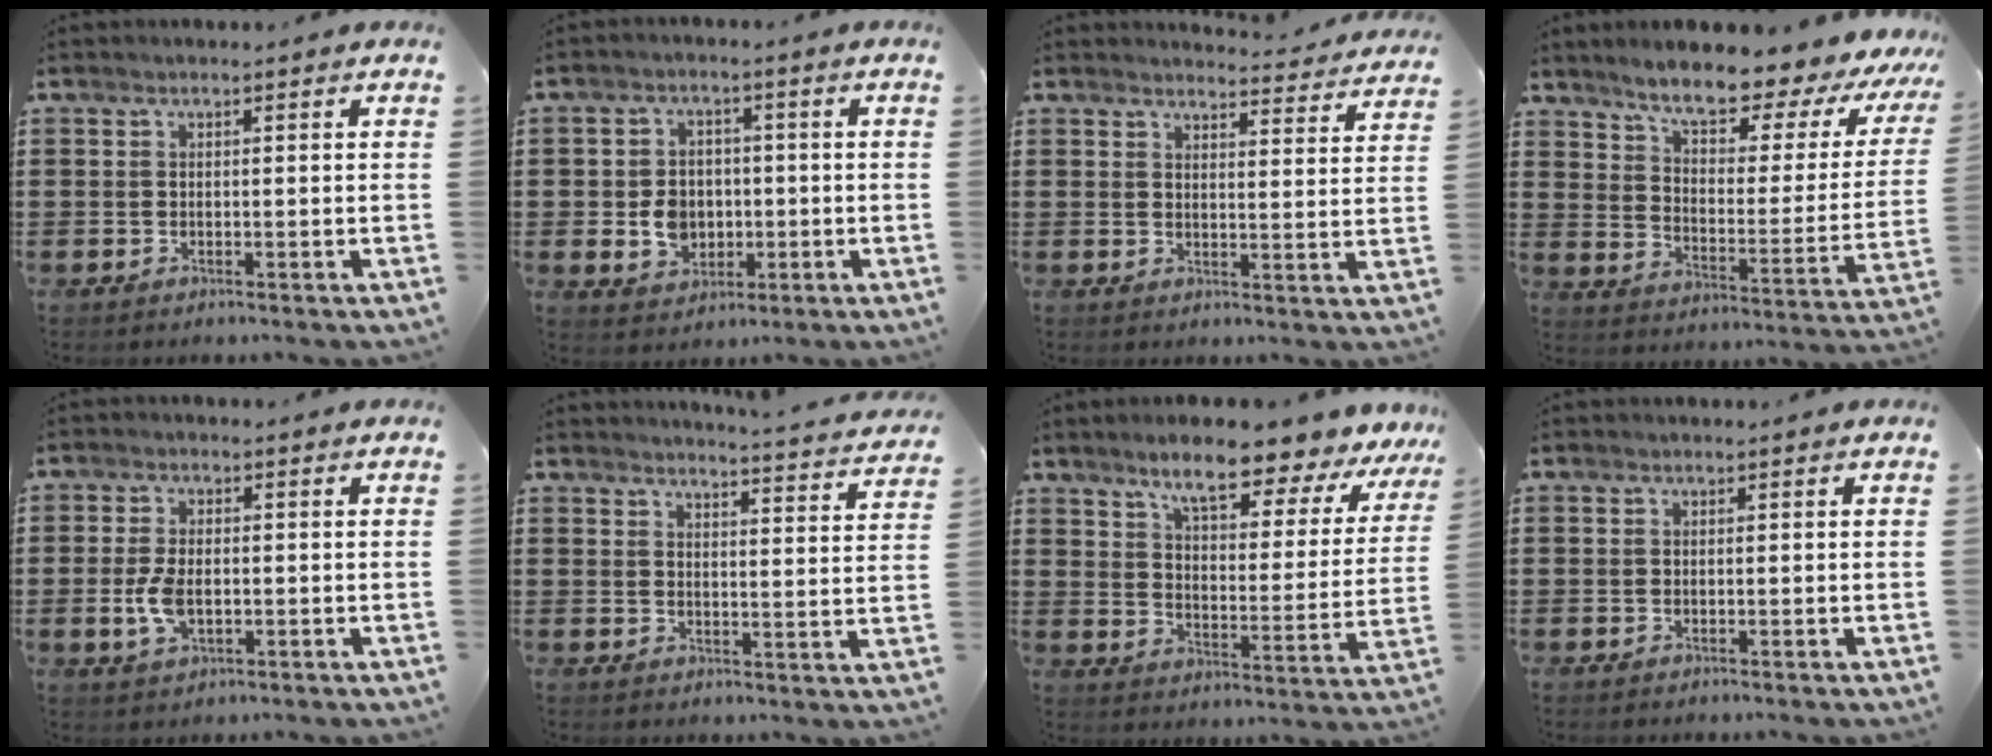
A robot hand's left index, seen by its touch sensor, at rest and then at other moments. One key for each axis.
{"total": 5.2, "fx": -0.5, "fy": 4.4, "fz": 2.7, "tx": -0.054, "ty": 0.007, "tz": -0.011}
{"total": 3.9, "fx": 3.8, "fy": -0.1, "fz": 0.5, "tx": -0.009, "ty": -0.031, "tz": 0.065}
{"total": 8.0, "fx": 6.7, "fy": 1.5, "fz": 4.1, "tx": -0.088, "ty": -0.050, "tz": 0.104}
{"total": 4.8, "fx": -0.8, "fy": 2.5, "fz": 4.1, "tx": -0.100, "ty": -0.006, "tz": -0.021}
{"total": 3.8, "fx": 3.7, "fy": -0.7, "fz": 0.4, "tx": -0.008, "ty": -0.035, "tz": 0.059}
{"total": 8.7, "fx": 7.3, "fy": 1.1, "fz": 4.5, "tx": -0.093, "ty": -0.044, "tz": 0.120}
{"total": 0.0}